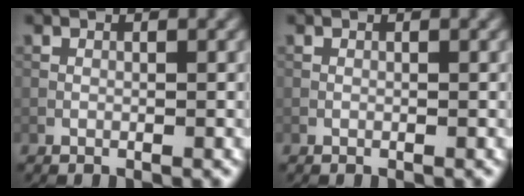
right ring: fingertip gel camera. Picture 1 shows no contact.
{"total": 0.0}